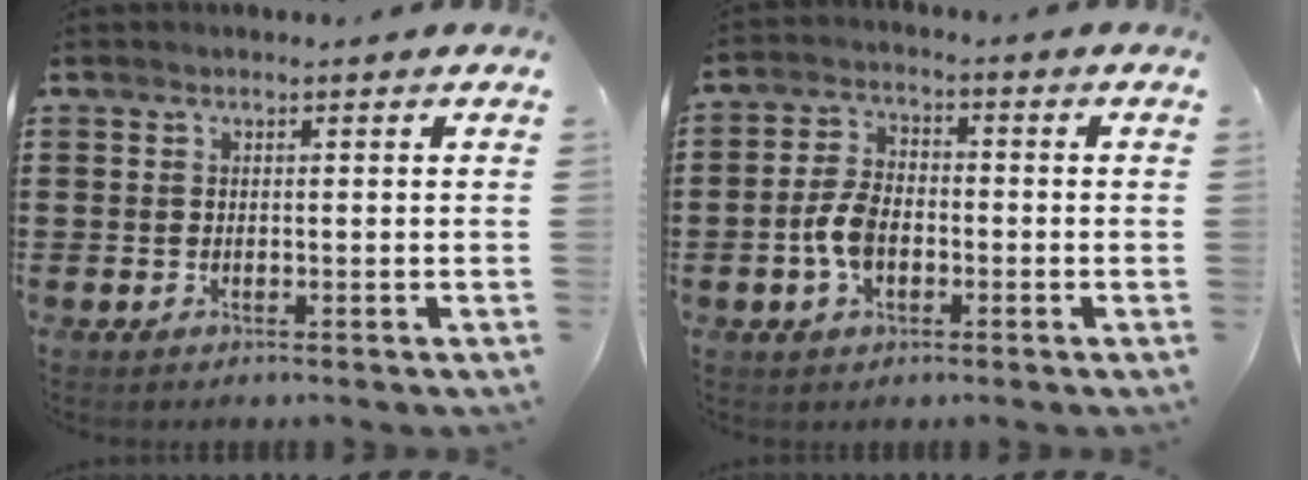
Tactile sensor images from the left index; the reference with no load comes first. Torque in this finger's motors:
{"motor_torque": [0.63, 0.19, 0.43, 0.08]}